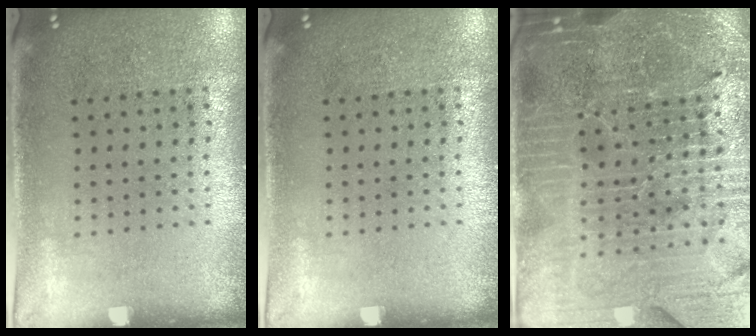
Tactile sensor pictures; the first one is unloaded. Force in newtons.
{"total": 0.0}
{"total": 5.0, "press": 4.7, "slide": 1.7}